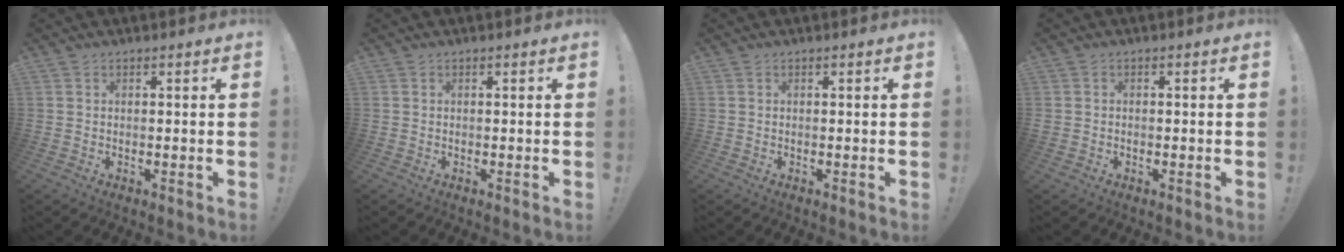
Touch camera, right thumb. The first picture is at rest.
{"total": 0.0}
{"total": 0.0}
{"total": 1.0, "force": [-0.7, 0.7, 0.4], "torque": [-0.006, 0.004, -0.012]}